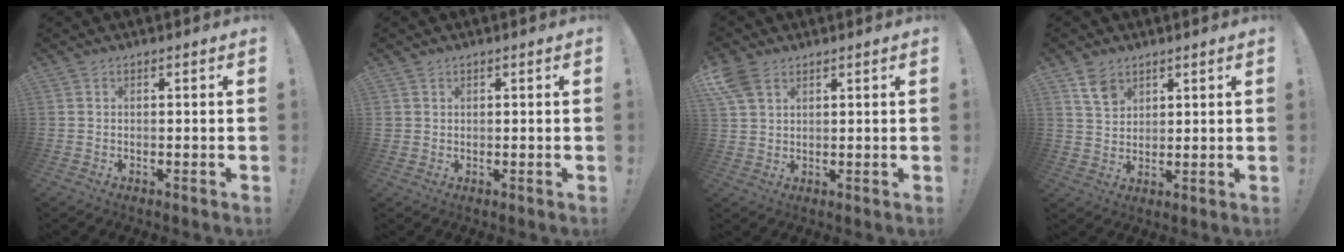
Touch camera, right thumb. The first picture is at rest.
{"total": 1.7, "force": [0.9, 1.5, 0.2], "torque": [0.003, -0.004, 0.016]}
{"total": 6.3, "force": [3.5, 3.9, 3.5], "torque": [-0.074, -0.008, 0.071]}
{"total": 6.5, "force": [4.1, 4.4, 2.4], "torque": [-0.033, -0.021, 0.079]}